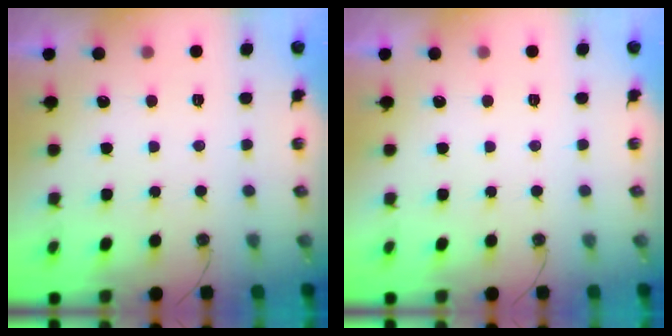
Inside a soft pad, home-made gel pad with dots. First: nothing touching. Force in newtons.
{"total": 0.0}